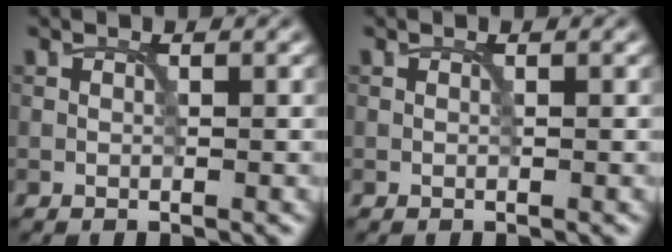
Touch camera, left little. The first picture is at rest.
{"total": 0.0}